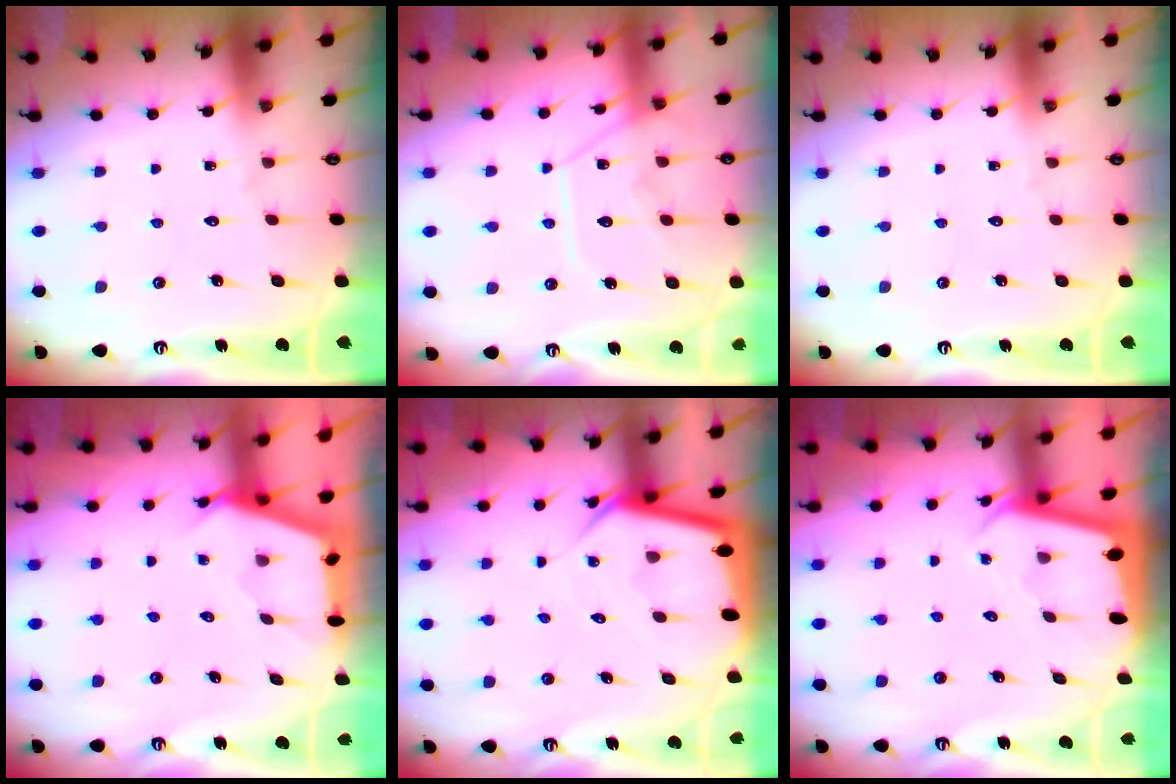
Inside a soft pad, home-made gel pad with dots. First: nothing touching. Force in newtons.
{"total": 12.9, "press": 12.9, "slide": 1.2}
{"total": 0.0}
{"total": 2.6, "press": 2.6, "slide": 0.4}
{"total": 6.4, "press": 6.3, "slide": 0.7}
{"total": 1.9, "press": 1.9, "slide": 0.2}